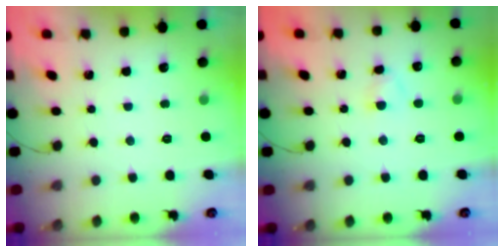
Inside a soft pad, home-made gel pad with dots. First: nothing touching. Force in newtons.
{"total": 2.3, "press": 2.1, "slide": 1.0}